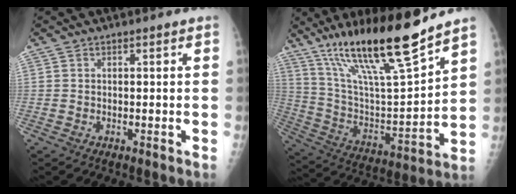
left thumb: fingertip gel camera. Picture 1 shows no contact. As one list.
[{"total": 21.9, "force": [15.6, 2.5, 15.2], "torque": [-0.247, -0.067, 0.285]}]